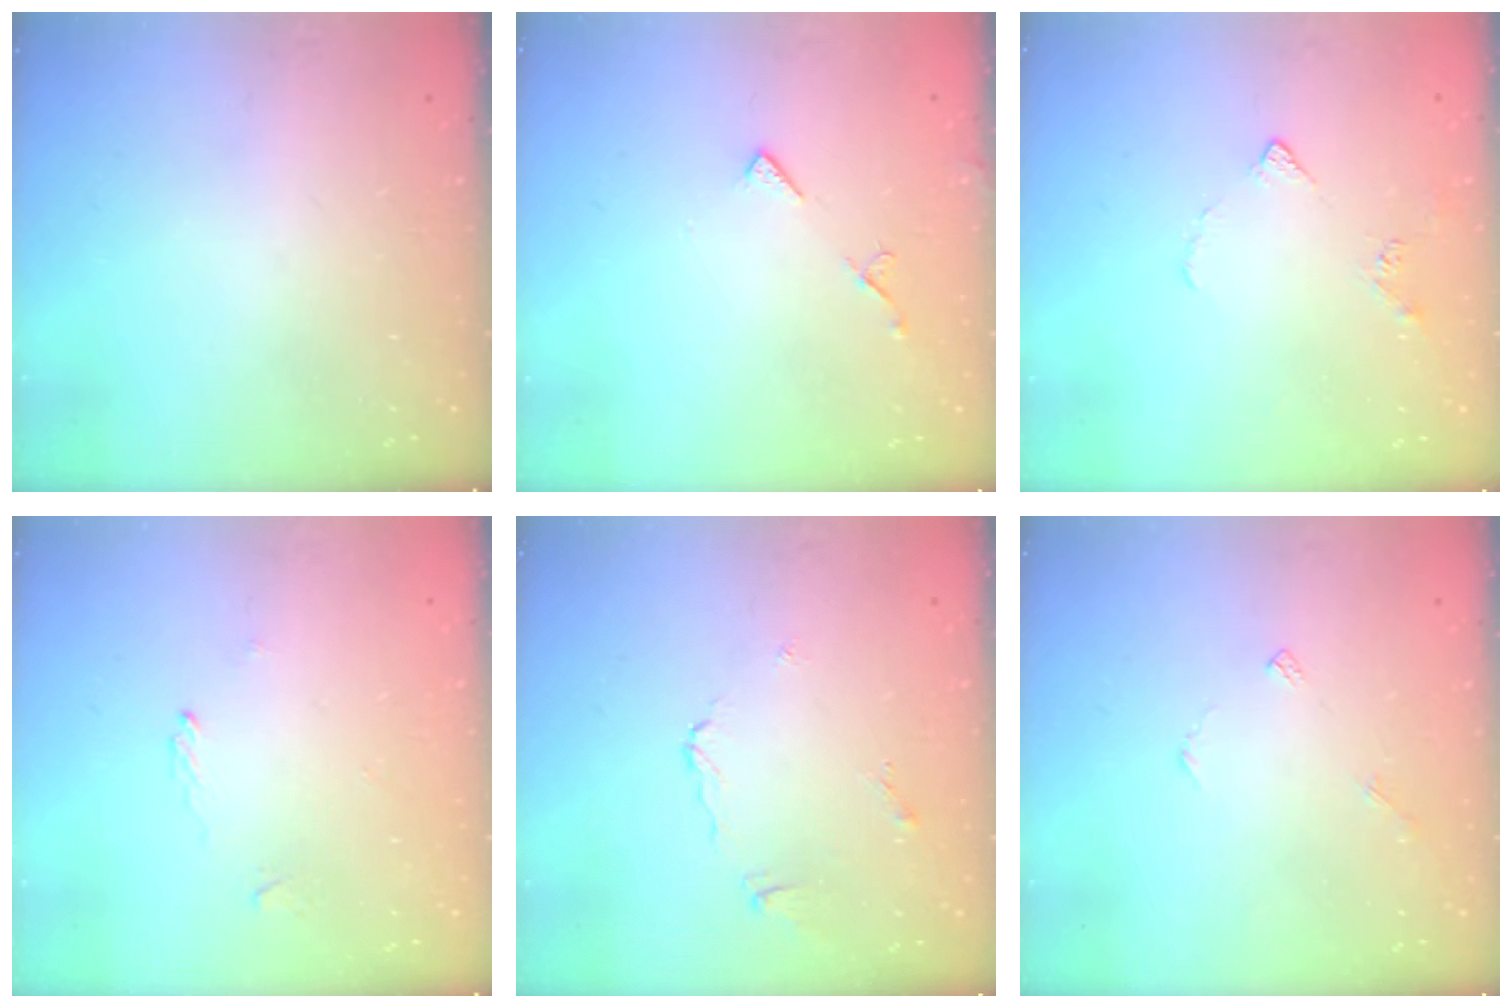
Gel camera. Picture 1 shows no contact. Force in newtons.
{"total": 6.7, "press": 6.7, "slide": 0.9}
{"total": 3.9, "press": 3.8, "slide": 0.7}
{"total": 1.9, "press": 1.9, "slide": 0.5}
{"total": 5.4, "press": 5.4, "slide": 0.4}
{"total": 3.3, "press": 3.3, "slide": 0.3}